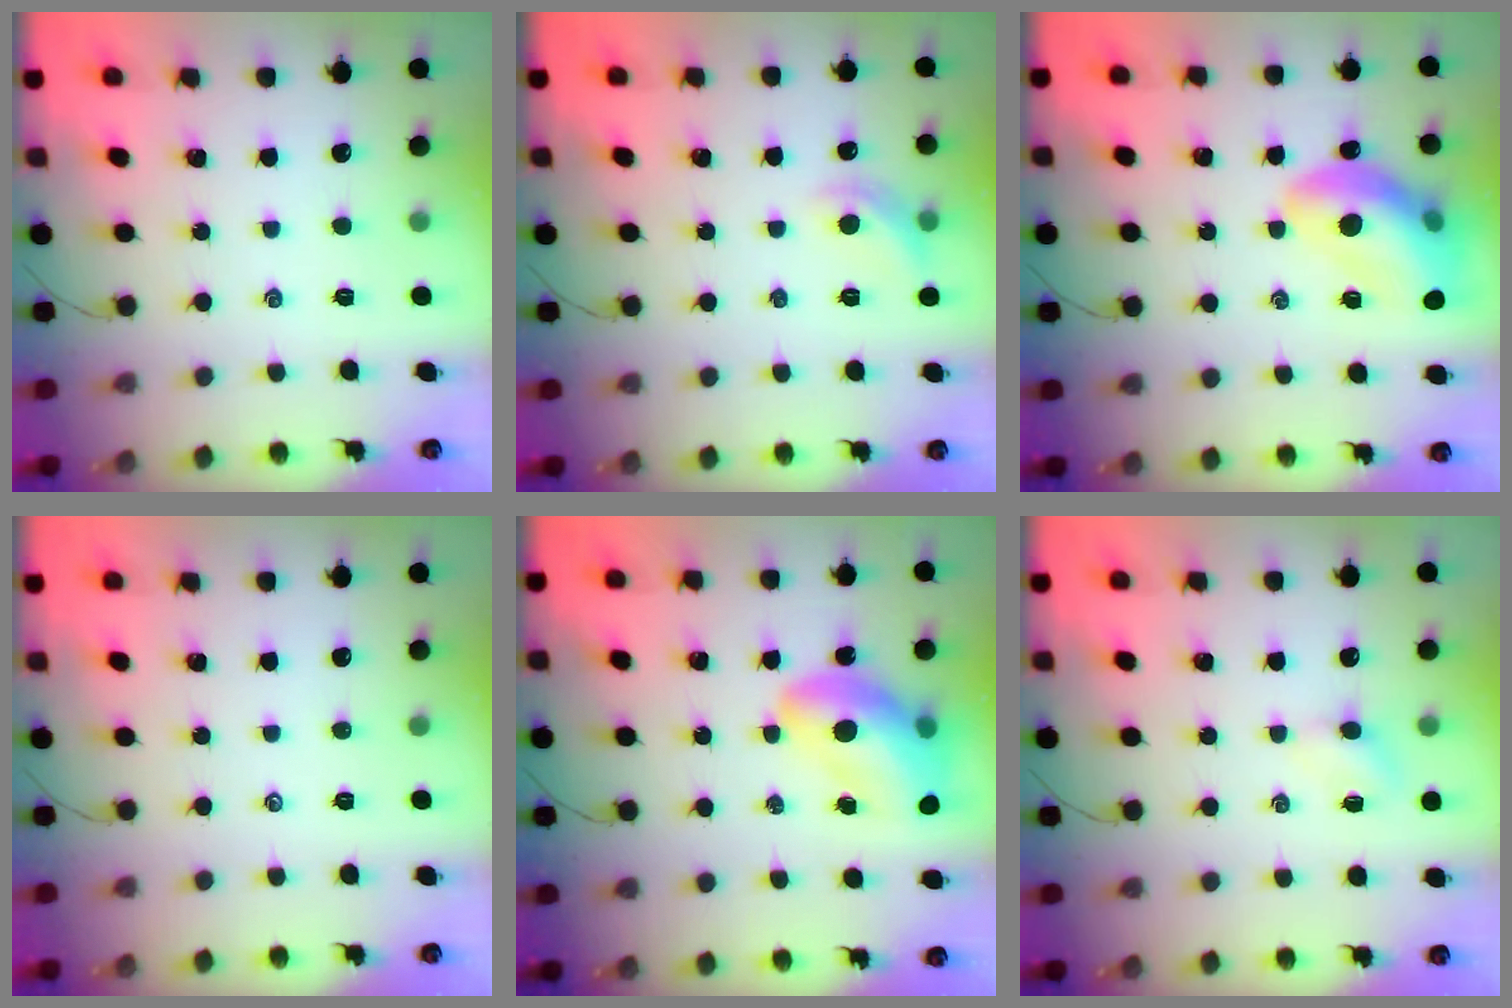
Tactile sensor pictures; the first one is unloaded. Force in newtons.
{"total": 7.6, "press": 7.5, "slide": 1.1}
{"total": 16.4, "press": 16.0, "slide": 3.3}
{"total": 0.0}
{"total": 14.3, "press": 13.7, "slide": 4.0}
{"total": 3.3, "press": 3.1, "slide": 0.9}